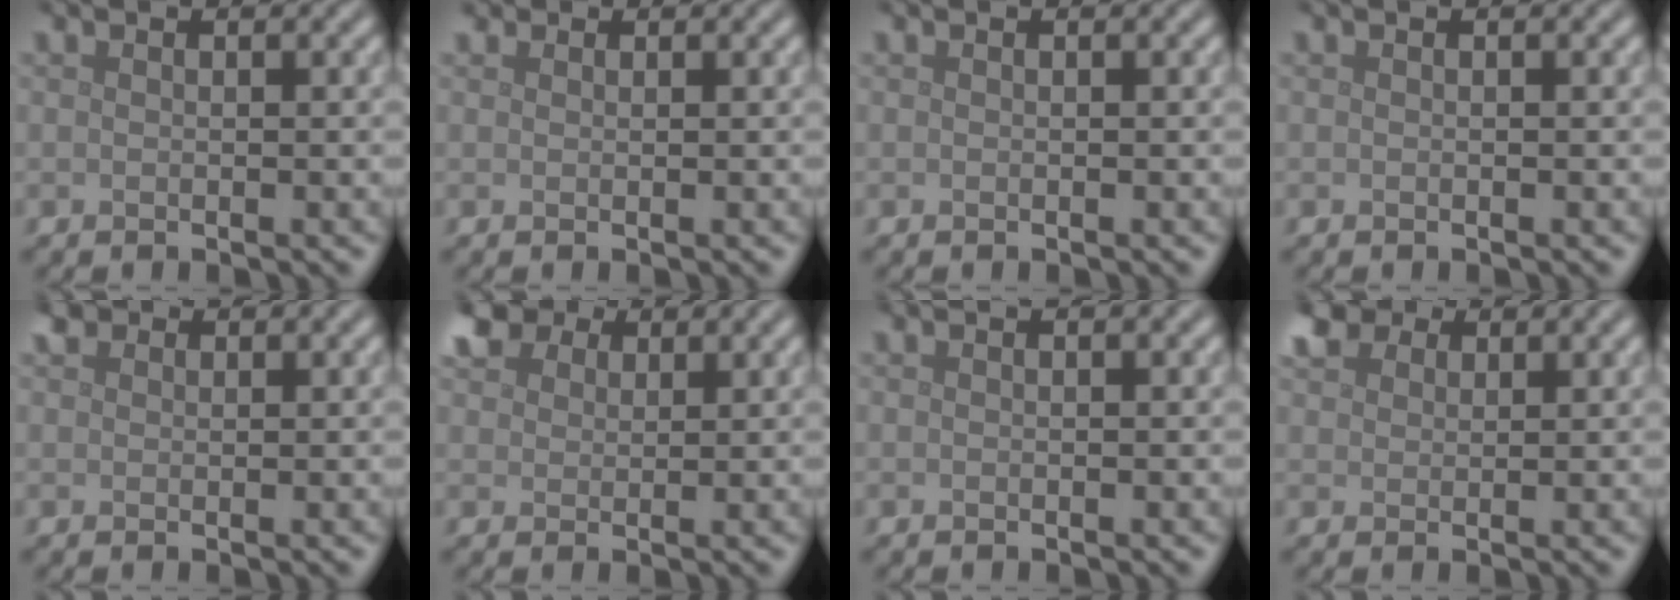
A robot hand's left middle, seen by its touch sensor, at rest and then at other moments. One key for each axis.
{"total": 0.7, "fx": 0.6, "fy": 0.3, "fz": 0.1, "tx": 0.001, "ty": -0.003, "tz": 0.007}
{"total": 0.0}
{"total": 0.0}
{"total": 1.1, "fx": 0.7, "fy": 0.7, "fz": 0.2, "tx": -0.002, "ty": 0.003, "tz": 0.010}
{"total": 4.7, "fx": 3.3, "fy": 2.7, "fz": 2.0, "tx": -0.052, "ty": 0.012, "tz": 0.052}
{"total": 0.0}
{"total": 3.3, "fx": 2.3, "fy": 2.0, "fz": 1.3, "tx": -0.034, "ty": 0.011, "tz": 0.042}